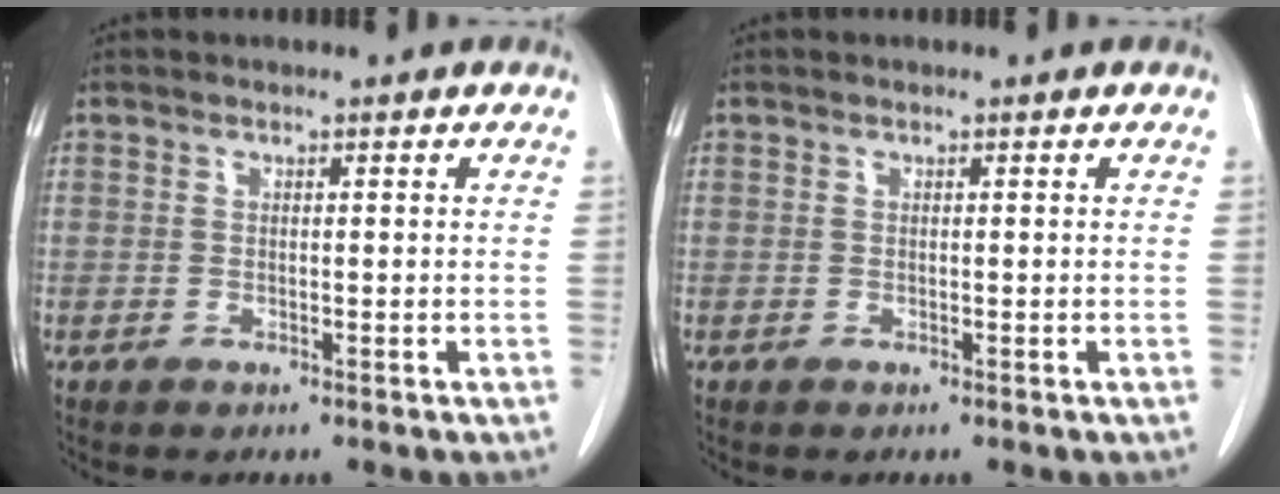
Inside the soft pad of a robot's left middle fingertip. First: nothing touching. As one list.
[{"total": 0.0}]